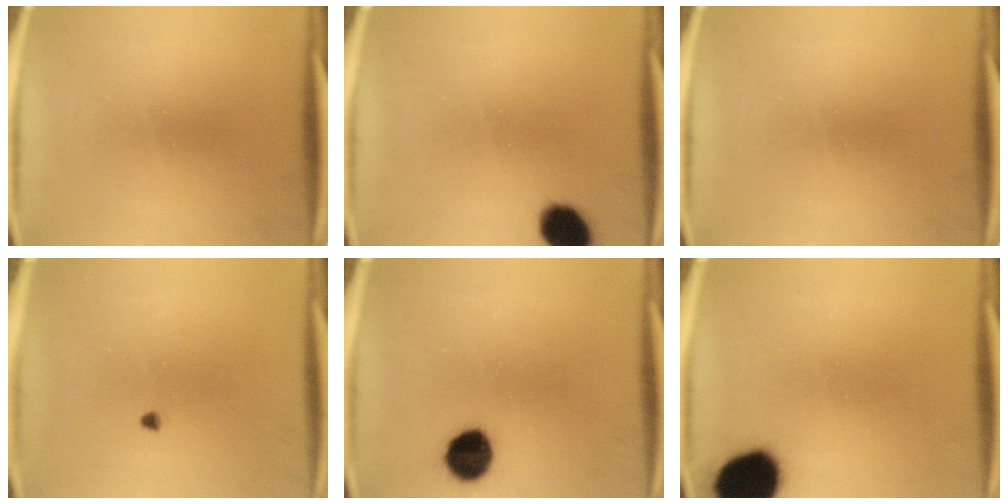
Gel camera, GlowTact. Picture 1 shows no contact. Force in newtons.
{"total": 7.7}
{"total": 0.0}
{"total": 0.7}
{"total": 8.4}
{"total": 16.5}